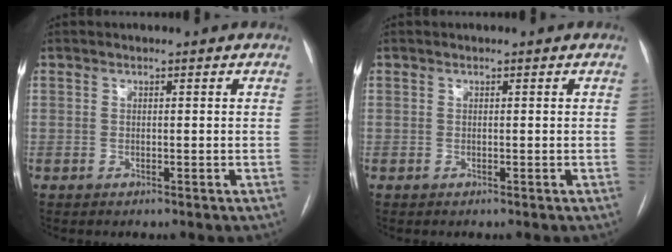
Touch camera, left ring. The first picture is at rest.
{"total": 0.0}